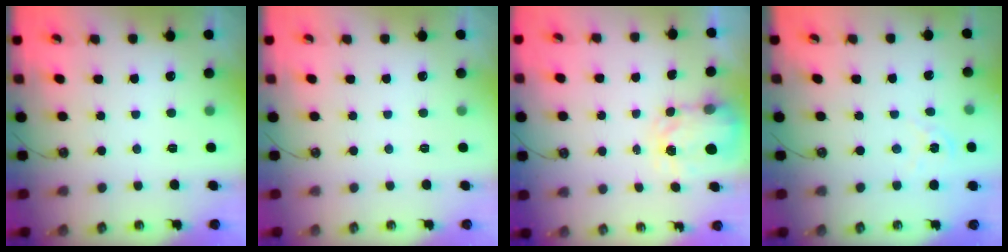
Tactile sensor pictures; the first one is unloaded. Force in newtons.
{"total": 0.0}
{"total": 3.8, "press": 3.7, "slide": 0.5}
{"total": 2.9, "press": 2.9, "slide": 0.3}